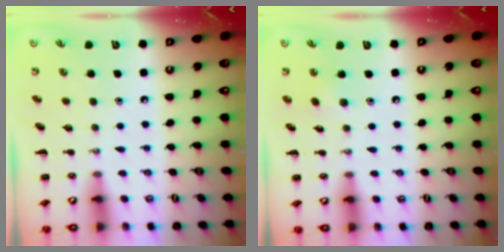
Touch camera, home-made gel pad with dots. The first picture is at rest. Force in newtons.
{"total": 5.0, "press": 4.7, "slide": 1.7}